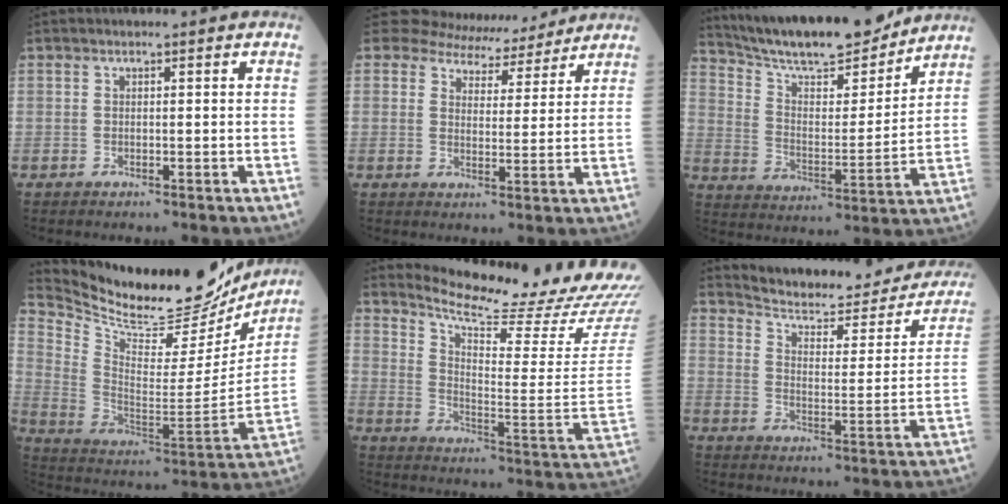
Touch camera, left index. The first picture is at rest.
{"total": 8.7, "force": [8.2, 2.9, 0.4], "torque": [-0.004, 0.003, 0.105]}
{"total": 18.0, "force": [16.4, 2.4, 7.1], "torque": [-0.127, -0.013, 0.262]}
{"total": 25.1, "force": [23.1, 5.3, 8.3], "torque": [-0.152, -0.052, 0.343]}
{"total": 23.6, "force": [21.8, 0.6, 9.0], "torque": [-0.151, -0.108, 0.282]}
{"total": 21.7, "force": [20.3, 4.5, 6.4], "torque": [-0.074, -0.054, 0.252]}